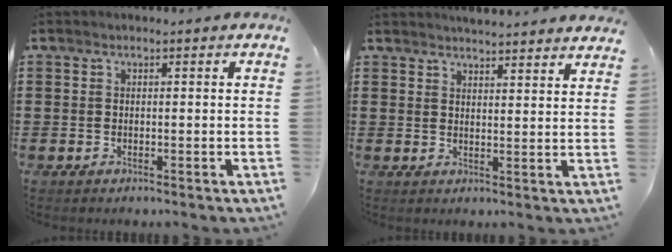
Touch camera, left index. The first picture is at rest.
{"total": 3.2, "force": [3.2, -0.3, 0.0], "torque": [-0.009, -0.012, 0.059]}